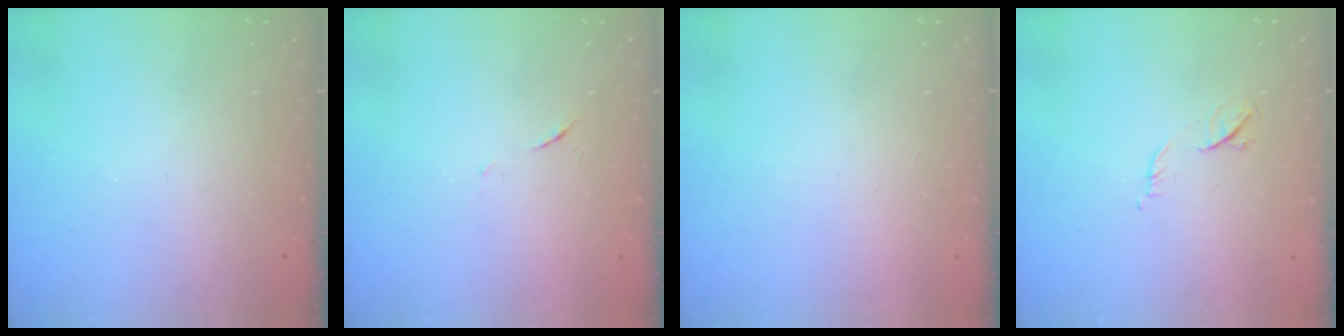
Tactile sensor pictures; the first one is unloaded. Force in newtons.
{"total": 4.3, "press": 4.1, "slide": 1.2}
{"total": 1.6, "press": 1.6, "slide": 0.1}
{"total": 6.2, "press": 6.1, "slide": 1.1}